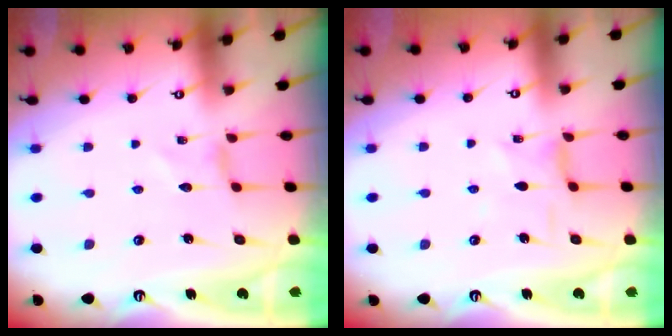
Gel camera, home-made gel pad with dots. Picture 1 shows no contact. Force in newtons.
{"total": 2.7, "press": 2.6, "slide": 0.6}